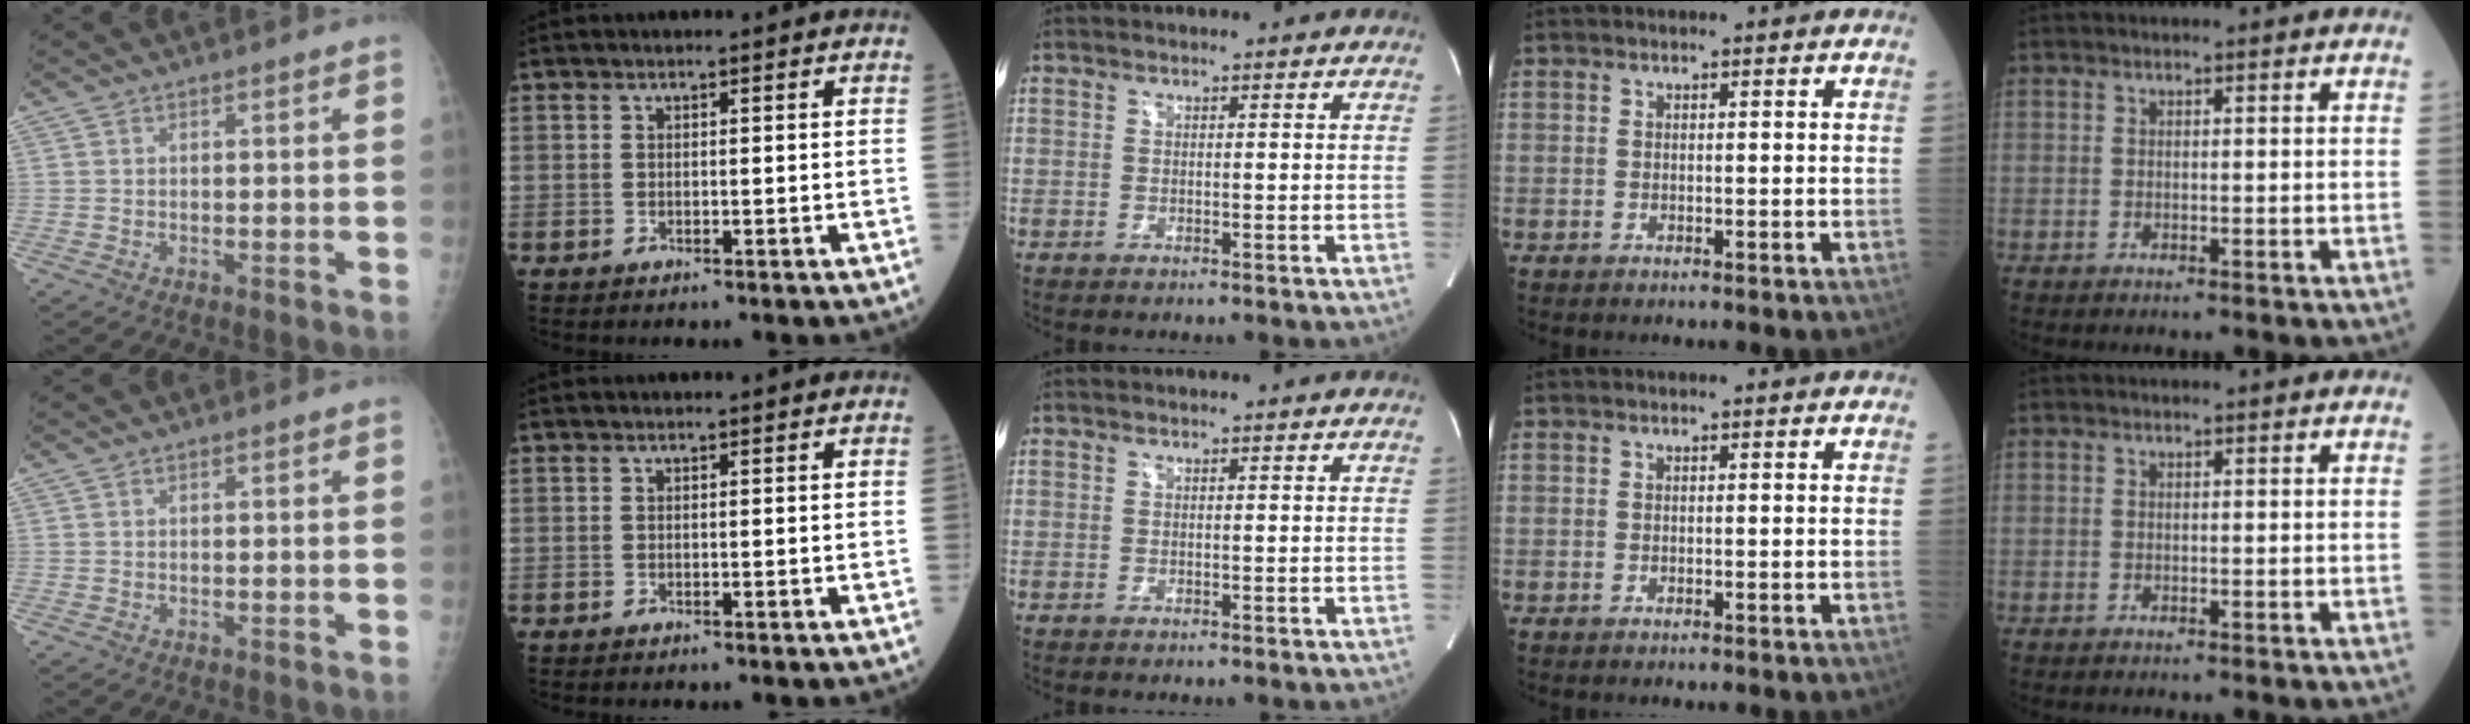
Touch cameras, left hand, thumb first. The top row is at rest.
{}